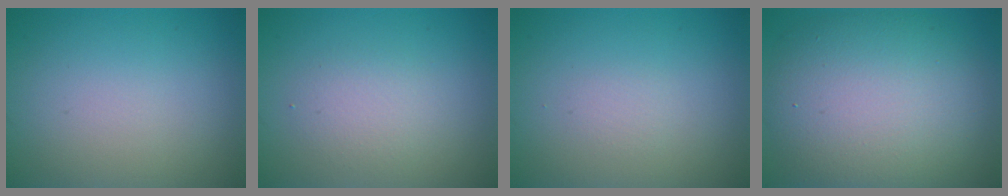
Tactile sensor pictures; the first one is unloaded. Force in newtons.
{"total": 2.0, "press": 2.0, "slide": 0.1}
{"total": 0.7, "press": 0.7, "slide": 0.1}
{"total": 10.7, "press": 10.6, "slide": 0.8}